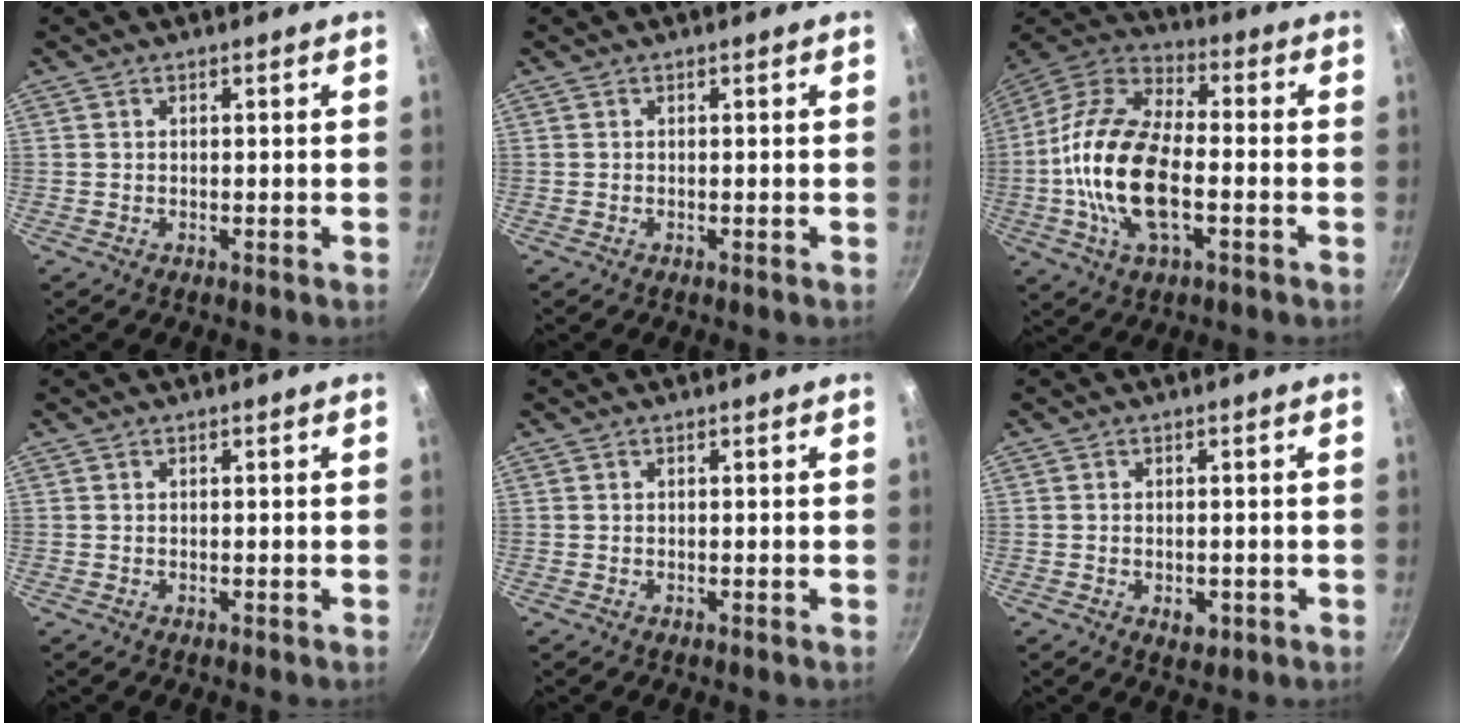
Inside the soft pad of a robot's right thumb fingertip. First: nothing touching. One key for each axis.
{"total": 0.0}
{"total": 19.6, "fx": -3.5, "fy": 9.6, "fz": 16.7, "tx": -0.313, "ty": 0.033, "tz": -0.085}
{"total": 0.0}
{"total": 0.0}
{"total": 2.9, "fx": -0.9, "fy": 1.9, "fz": 2.1, "tx": -0.026, "ty": 0.000, "tz": -0.010}